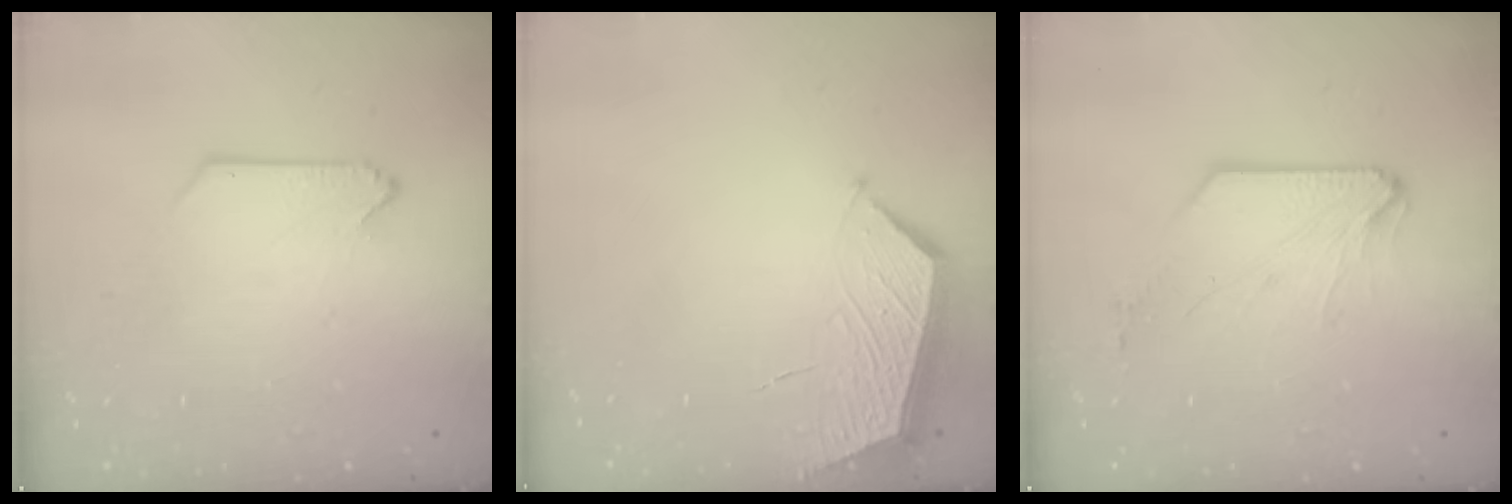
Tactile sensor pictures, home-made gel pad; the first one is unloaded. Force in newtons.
{"total": 5.4, "press": 5.4, "slide": 0.7}
{"total": 1.5, "press": 1.5, "slide": 0.2}